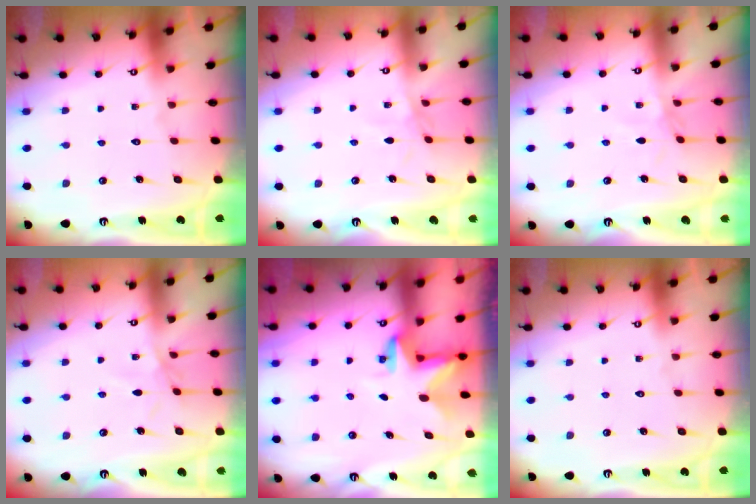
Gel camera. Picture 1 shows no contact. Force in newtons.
{"total": 2.2, "press": 2.1, "slide": 0.3}
{"total": 1.5, "press": 1.5, "slide": 0.4}
{"total": 2.5, "press": 2.5, "slide": 0.6}
{"total": 3.0, "press": 3.0, "slide": 0.1}
{"total": 0.0}